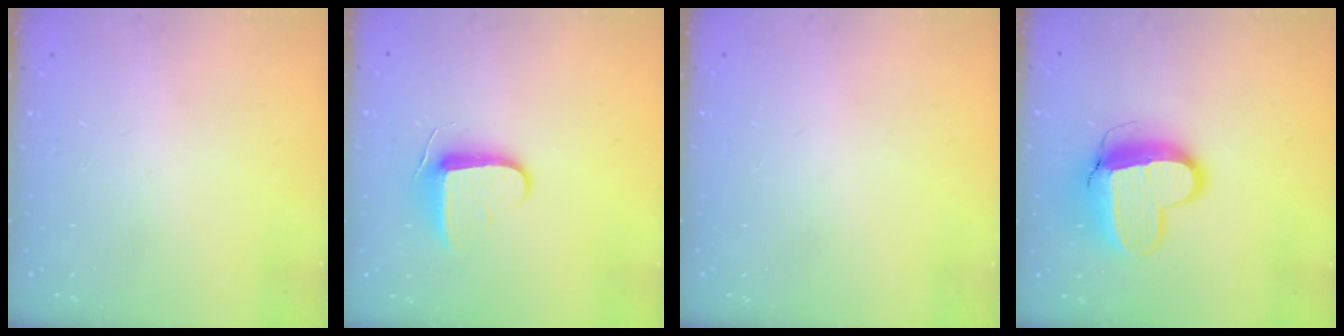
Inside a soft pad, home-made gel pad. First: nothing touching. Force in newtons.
{"total": 9.3, "press": 9.2, "slide": 1.5}
{"total": 0.0}
{"total": 13.1, "press": 13.0, "slide": 1.3}